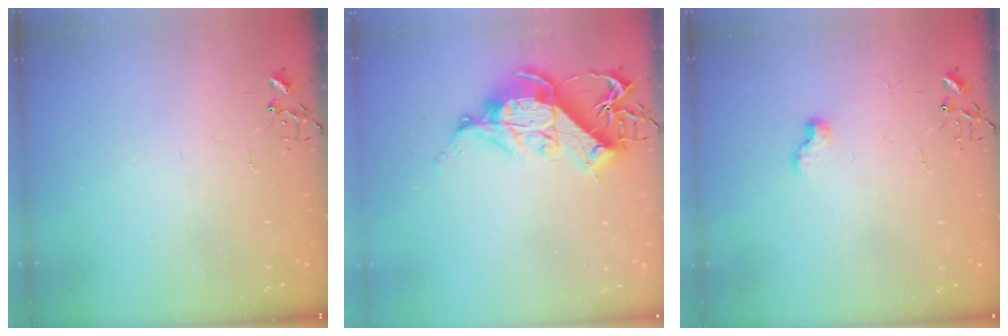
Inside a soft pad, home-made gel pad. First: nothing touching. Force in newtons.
{"total": 13.6, "press": 13.6, "slide": 1.3}
{"total": 6.5, "press": 6.5, "slide": 0.7}